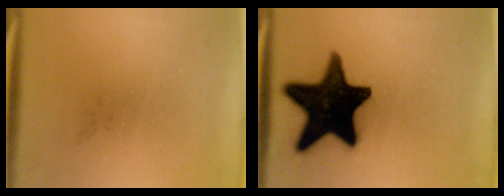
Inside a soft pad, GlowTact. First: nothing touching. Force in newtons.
{"total": 20.0}